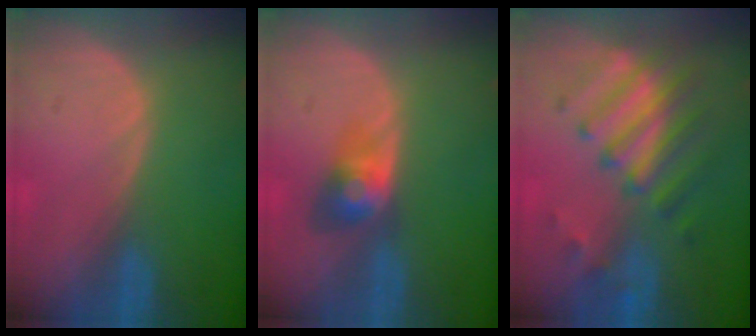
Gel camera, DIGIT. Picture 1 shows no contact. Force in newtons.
{"total": 4.0, "press": 4.0, "slide": 0.2}
{"total": 8.1, "press": 7.9, "slide": 1.8}